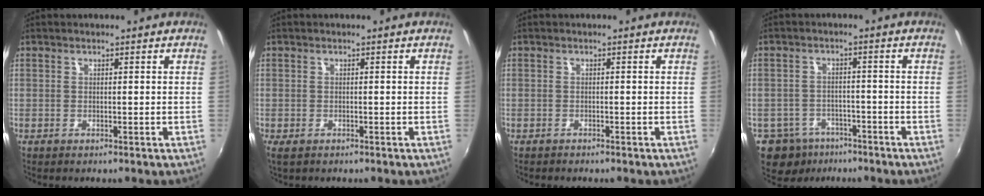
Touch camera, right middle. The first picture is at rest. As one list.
[{"total": 1.9, "force": [-1.2, 0.9, 1.1], "torque": [-0.023, -0.009, -0.018]}, {"total": 1.0, "force": [-0.9, 0.3, 0.1], "torque": [-0.008, -0.003, -0.015]}, {"total": 8.9, "force": [-5.8, 6.4, 2.2], "torque": [-0.073, 0.008, -0.083]}]